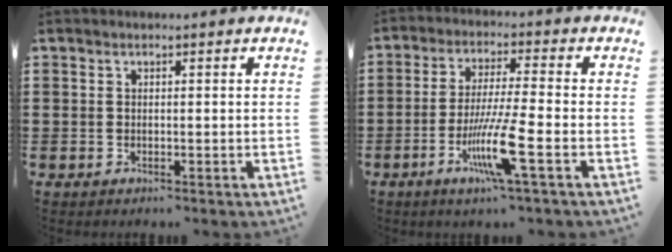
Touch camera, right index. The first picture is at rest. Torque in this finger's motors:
{"motor_torque": [2.14, 0.00, 0.78, 0.13]}